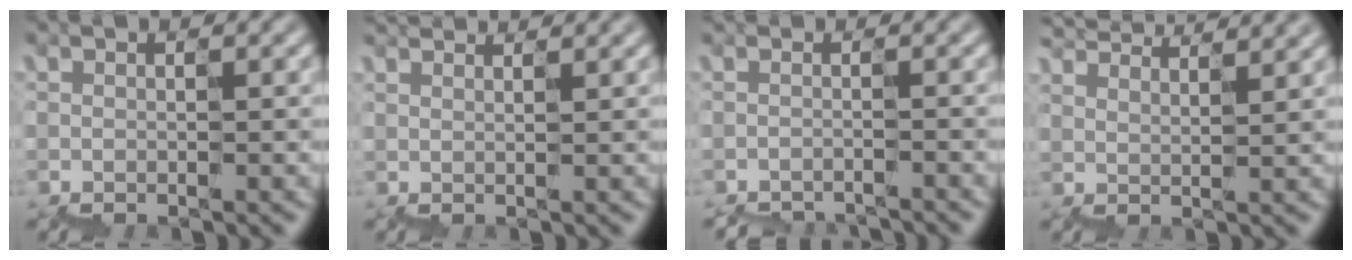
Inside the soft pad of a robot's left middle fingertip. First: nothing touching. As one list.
[{"total": 3.3, "force": [3.0, 1.2, 1.0], "torque": [-0.021, 0.034, 0.025]}, {"total": 3.1, "force": [-2.9, -0.4, -1.0], "torque": [0.004, -0.017, -0.036]}, {"total": 6.7, "force": [6.3, 1.3, 1.8], "torque": [-0.046, 0.036, 0.075]}]